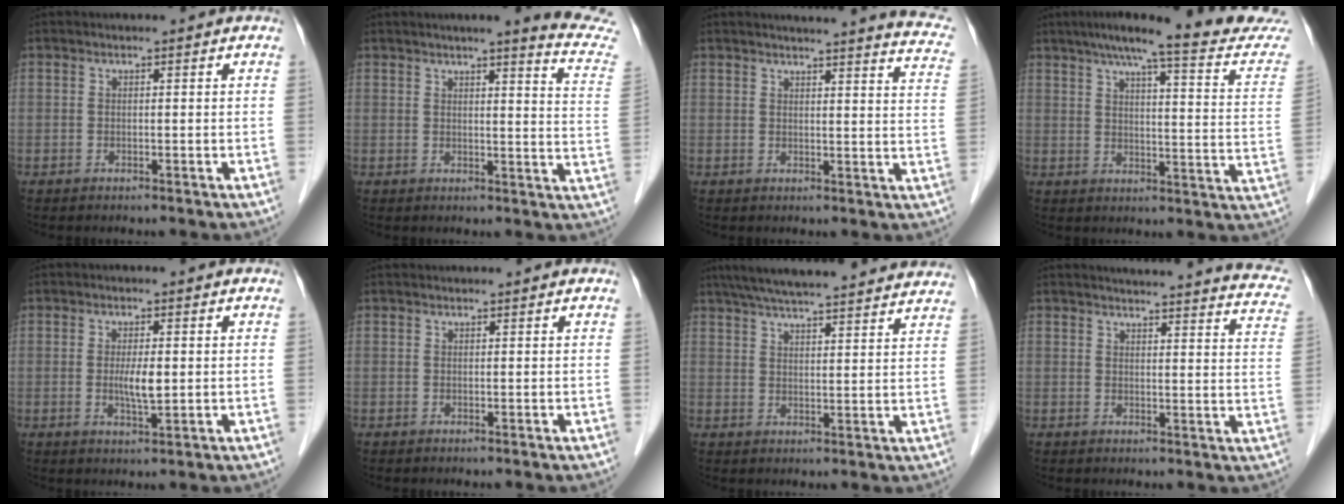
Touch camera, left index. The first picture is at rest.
{"total": 11.9, "force": [11.1, -1.3, 4.1], "torque": [-0.041, -0.082, 0.101]}
{"total": 16.8, "force": [15.5, 1.3, 6.3], "torque": [-0.065, -0.056, 0.154]}
{"total": 20.0, "force": [17.8, 0.2, 9.2], "torque": [-0.125, -0.046, 0.213]}
{"total": 3.4, "force": [-0.1, 0.7, 3.3], "torque": [-0.063, -0.009, -0.001]}
{"total": 2.2, "force": [2.1, 0.3, 0.4], "torque": [-0.008, 0.020, 0.025]}
{"total": 25.9, "force": [23.5, 2.2, 10.7], "torque": [-0.175, 0.007, 0.302]}
{"total": 19.9, "force": [18.5, 2.3, 7.0], "torque": [-0.074, -0.055, 0.190]}